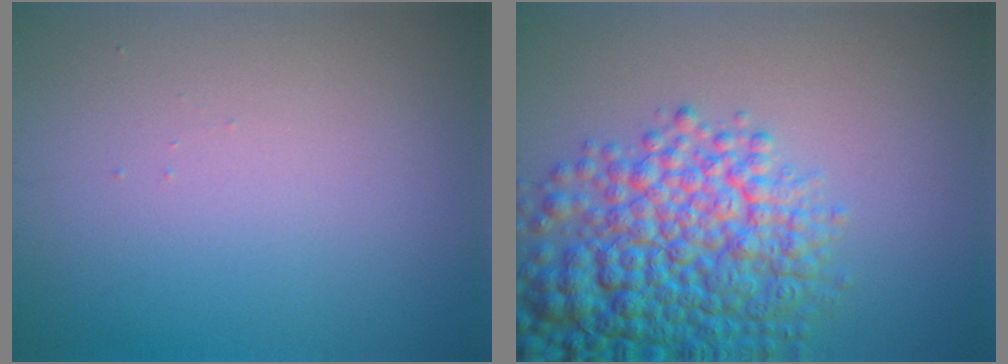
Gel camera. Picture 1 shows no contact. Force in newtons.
{"total": 9.2, "press": 9.2, "slide": 0.4}